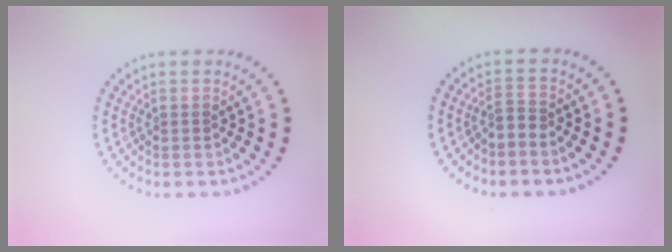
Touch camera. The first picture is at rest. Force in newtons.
{"total": 1.2, "press": 0.6, "slide": 1.0}